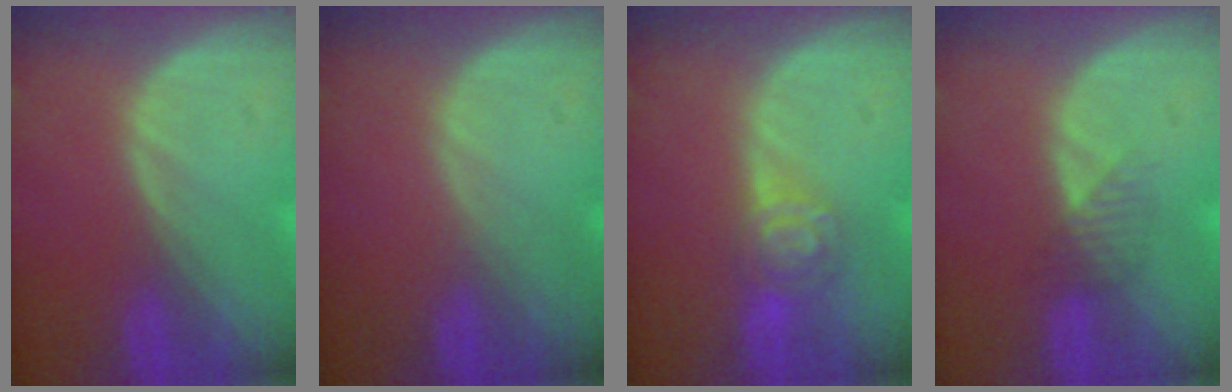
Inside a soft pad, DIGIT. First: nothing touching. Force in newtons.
{"total": 0.0}
{"total": 4.4, "press": 4.4, "slide": 0.4}
{"total": 2.3, "press": 2.1, "slide": 1.0}